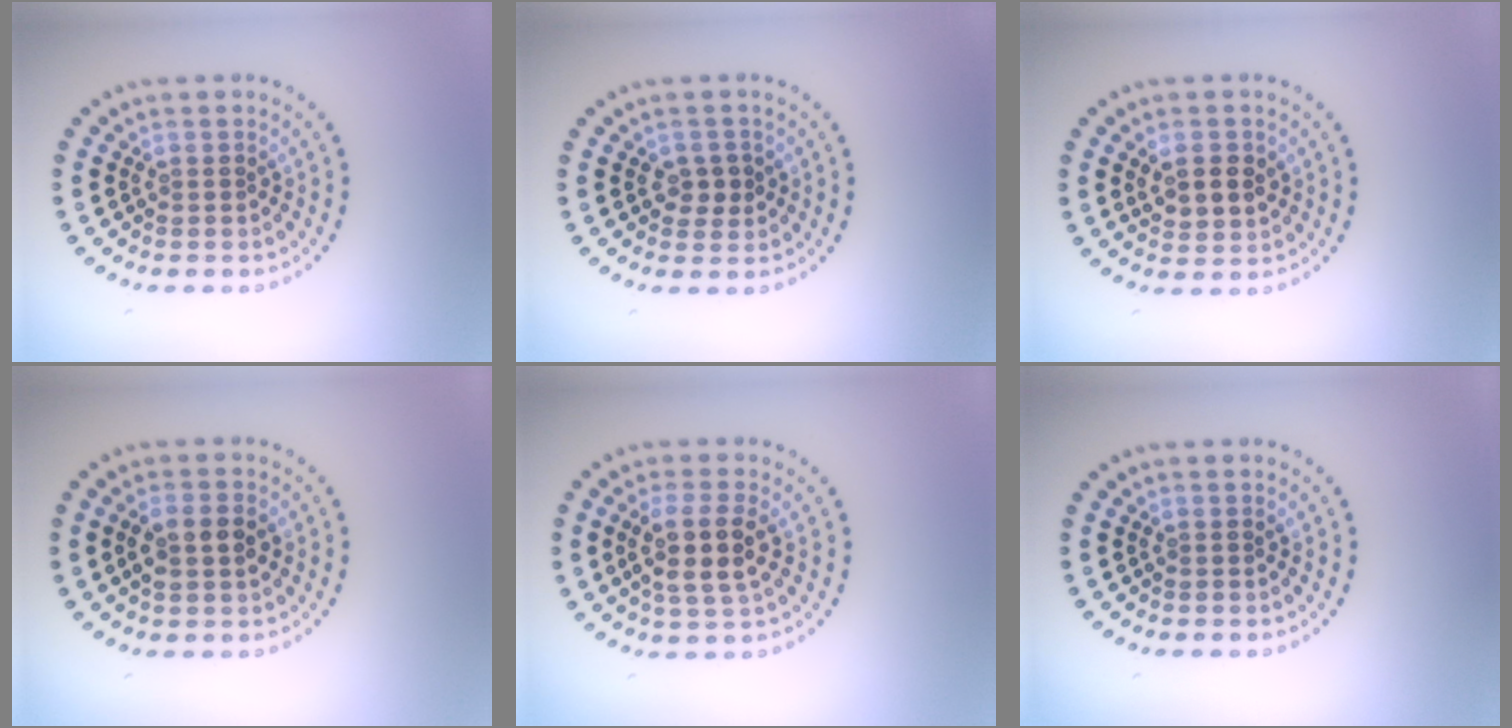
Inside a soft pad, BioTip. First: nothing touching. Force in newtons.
{"total": 1.9, "press": 1.8, "slide": 0.6}
{"total": 3.0, "press": 2.9, "slide": 0.6}
{"total": 2.6, "press": 2.6, "slide": 0.1}
{"total": 3.7, "press": 3.4, "slide": 1.4}
{"total": 0.0}